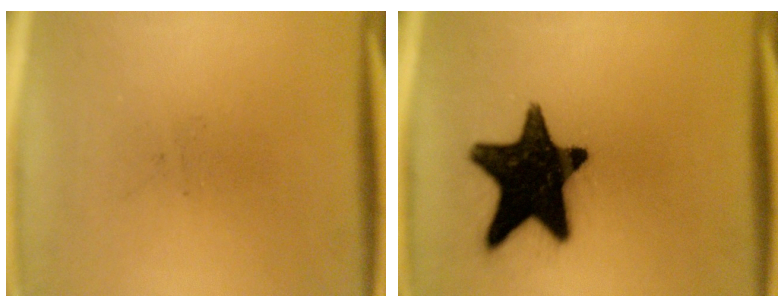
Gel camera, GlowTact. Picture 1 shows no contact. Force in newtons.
{"total": 18.6}